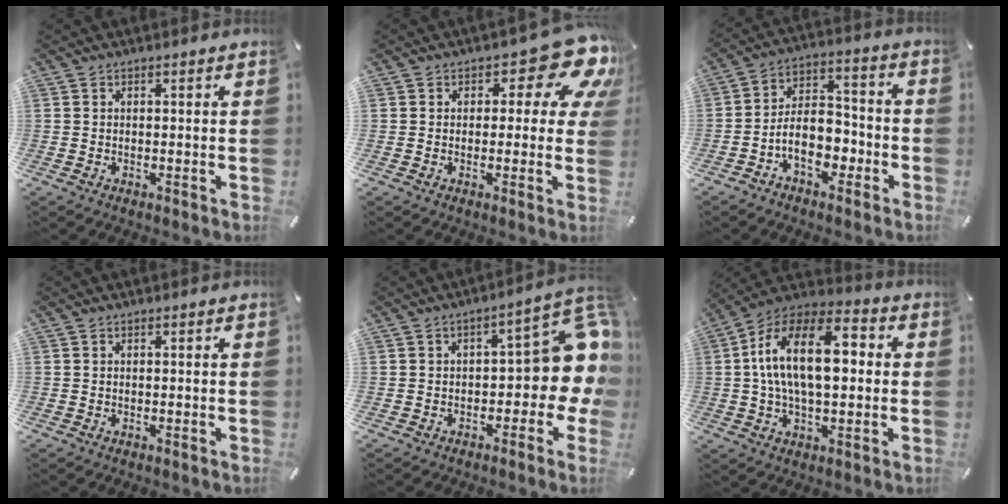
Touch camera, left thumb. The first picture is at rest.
{"total": 12.8, "force": [6.1, 6.7, 9.1], "torque": [-0.117, -0.042, 0.104]}
{"total": 10.5, "force": [-4.3, 6.9, 6.6], "torque": [-0.122, 0.020, -0.079]}
{"total": 0.0}
{"total": 14.2, "force": [1.7, 6.7, 12.4], "torque": [-0.146, -0.015, 0.028]}
{"total": 17.8, "force": [1.8, 9.8, 14.7], "torque": [-0.285, 0.000, 0.023]}